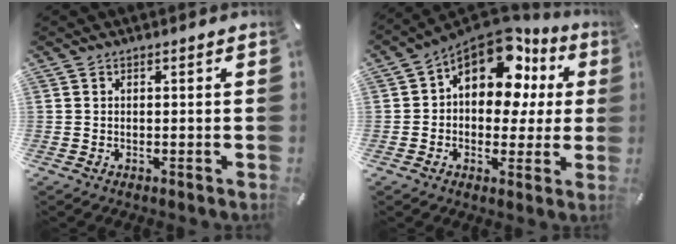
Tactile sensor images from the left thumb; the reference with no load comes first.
{"total": 15.6, "force": [7.4, 9.5, 9.9], "torque": [-0.152, -0.050, 0.133]}